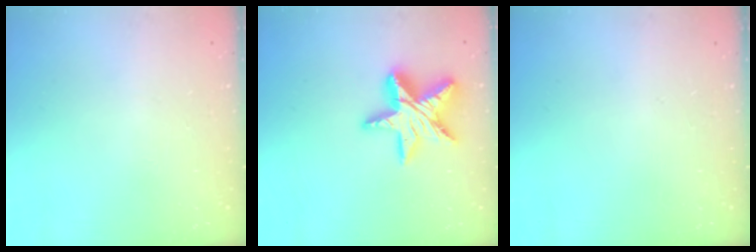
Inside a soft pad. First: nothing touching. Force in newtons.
{"total": 16.1, "press": 16.0, "slide": 1.3}
{"total": 0.0}